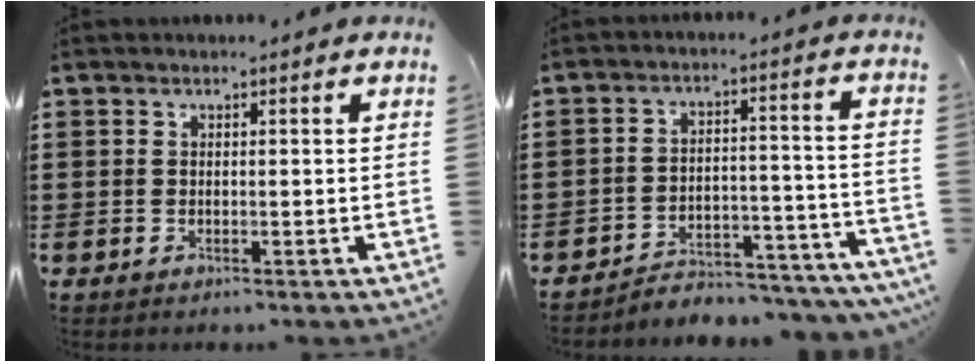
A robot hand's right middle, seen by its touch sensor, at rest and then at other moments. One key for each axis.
{"total": 4.2, "fx": -4.1, "fy": 0.7, "fz": 0.5, "tx": -0.014, "ty": 0.009, "tz": -0.088}